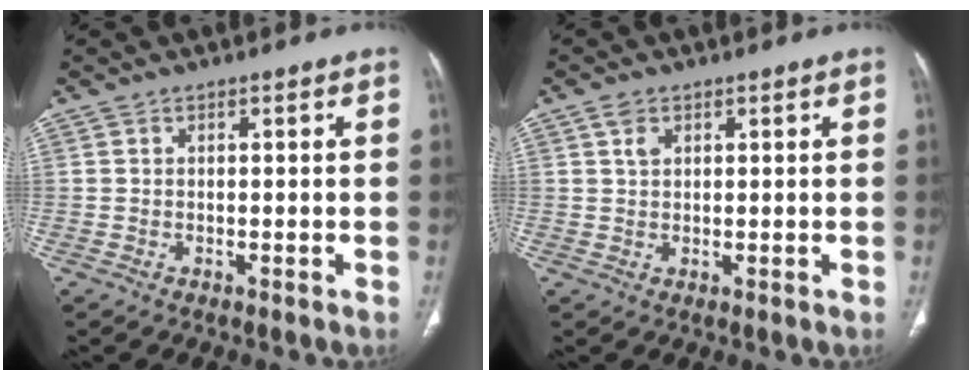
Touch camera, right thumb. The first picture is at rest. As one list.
[{"total": 2.3, "force": [1.1, 1.5, 1.3], "torque": [-0.020, -0.001, 0.023]}]